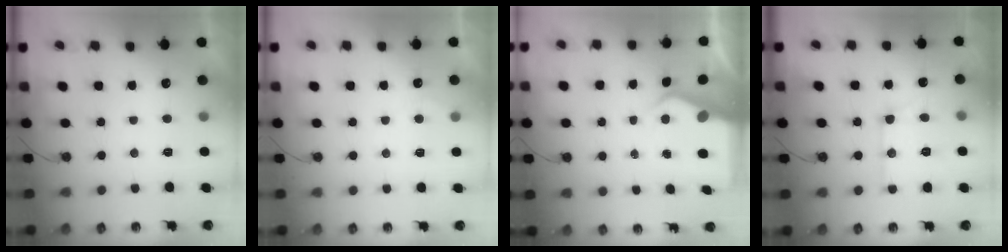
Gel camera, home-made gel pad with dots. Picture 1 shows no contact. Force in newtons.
{"total": 2.2, "press": 2.2, "slide": 0.3}
{"total": 4.4, "press": 4.4, "slide": 0.4}
{"total": 11.4, "press": 11.3, "slide": 0.5}